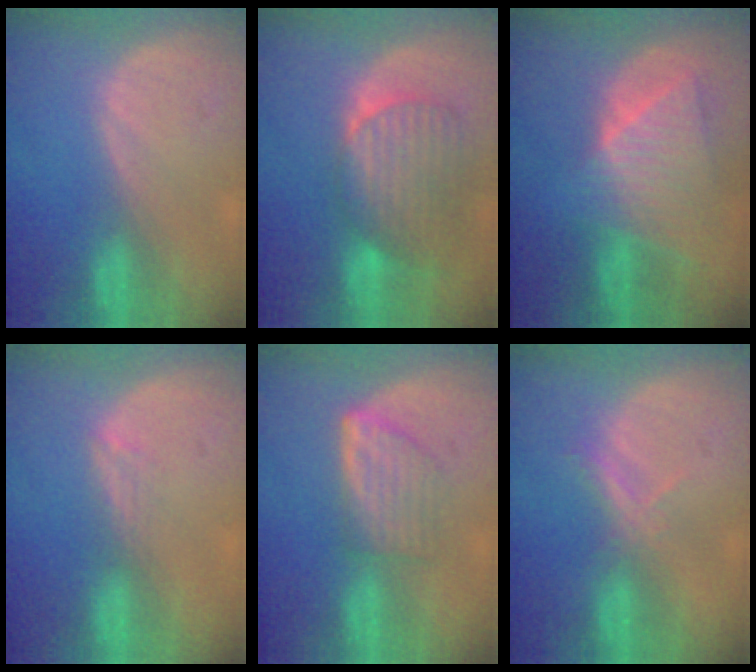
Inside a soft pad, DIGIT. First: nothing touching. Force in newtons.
{"total": 9.4, "press": 8.3, "slide": 4.2}
{"total": 9.1, "press": 8.0, "slide": 4.3}
{"total": 1.8, "press": 1.3, "slide": 1.2}
{"total": 5.8, "press": 5.2, "slide": 2.4}
{"total": 2.6, "press": 2.5, "slide": 0.9}